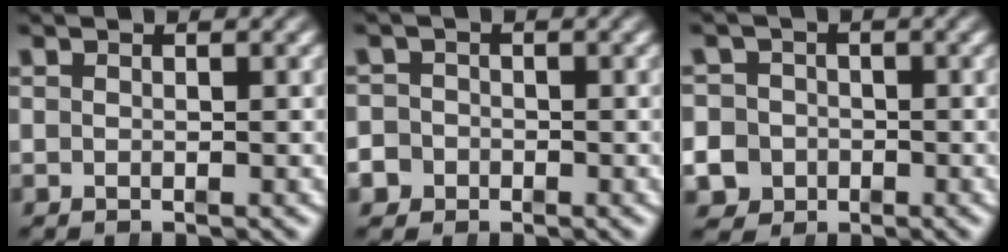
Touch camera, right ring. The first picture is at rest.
{"total": 3.7, "force": [-1.7, 3.3, 0.3], "torque": [-0.014, -0.018, -0.030]}
{"total": 7.6, "force": [-2.4, 6.9, 1.9], "torque": [-0.047, -0.034, -0.038]}